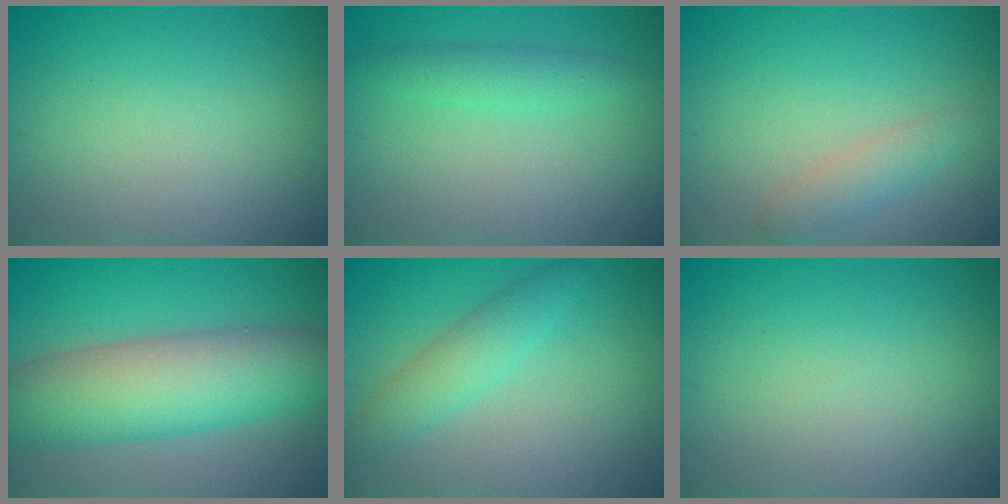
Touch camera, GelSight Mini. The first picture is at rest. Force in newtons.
{"total": 2.0, "press": 2.0, "slide": 0.1}
{"total": 1.9, "press": 1.9, "slide": 0.0}
{"total": 8.7, "press": 8.7, "slide": 0.5}
{"total": 2.8, "press": 2.8, "slide": 0.1}
{"total": 0.0}